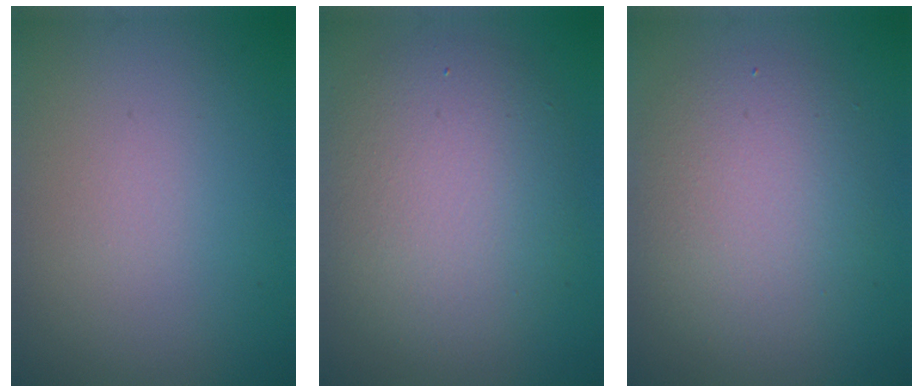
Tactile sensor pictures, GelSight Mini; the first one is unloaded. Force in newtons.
{"total": 6.4, "press": 6.4, "slide": 0.2}
{"total": 4.8, "press": 4.8, "slide": 0.2}